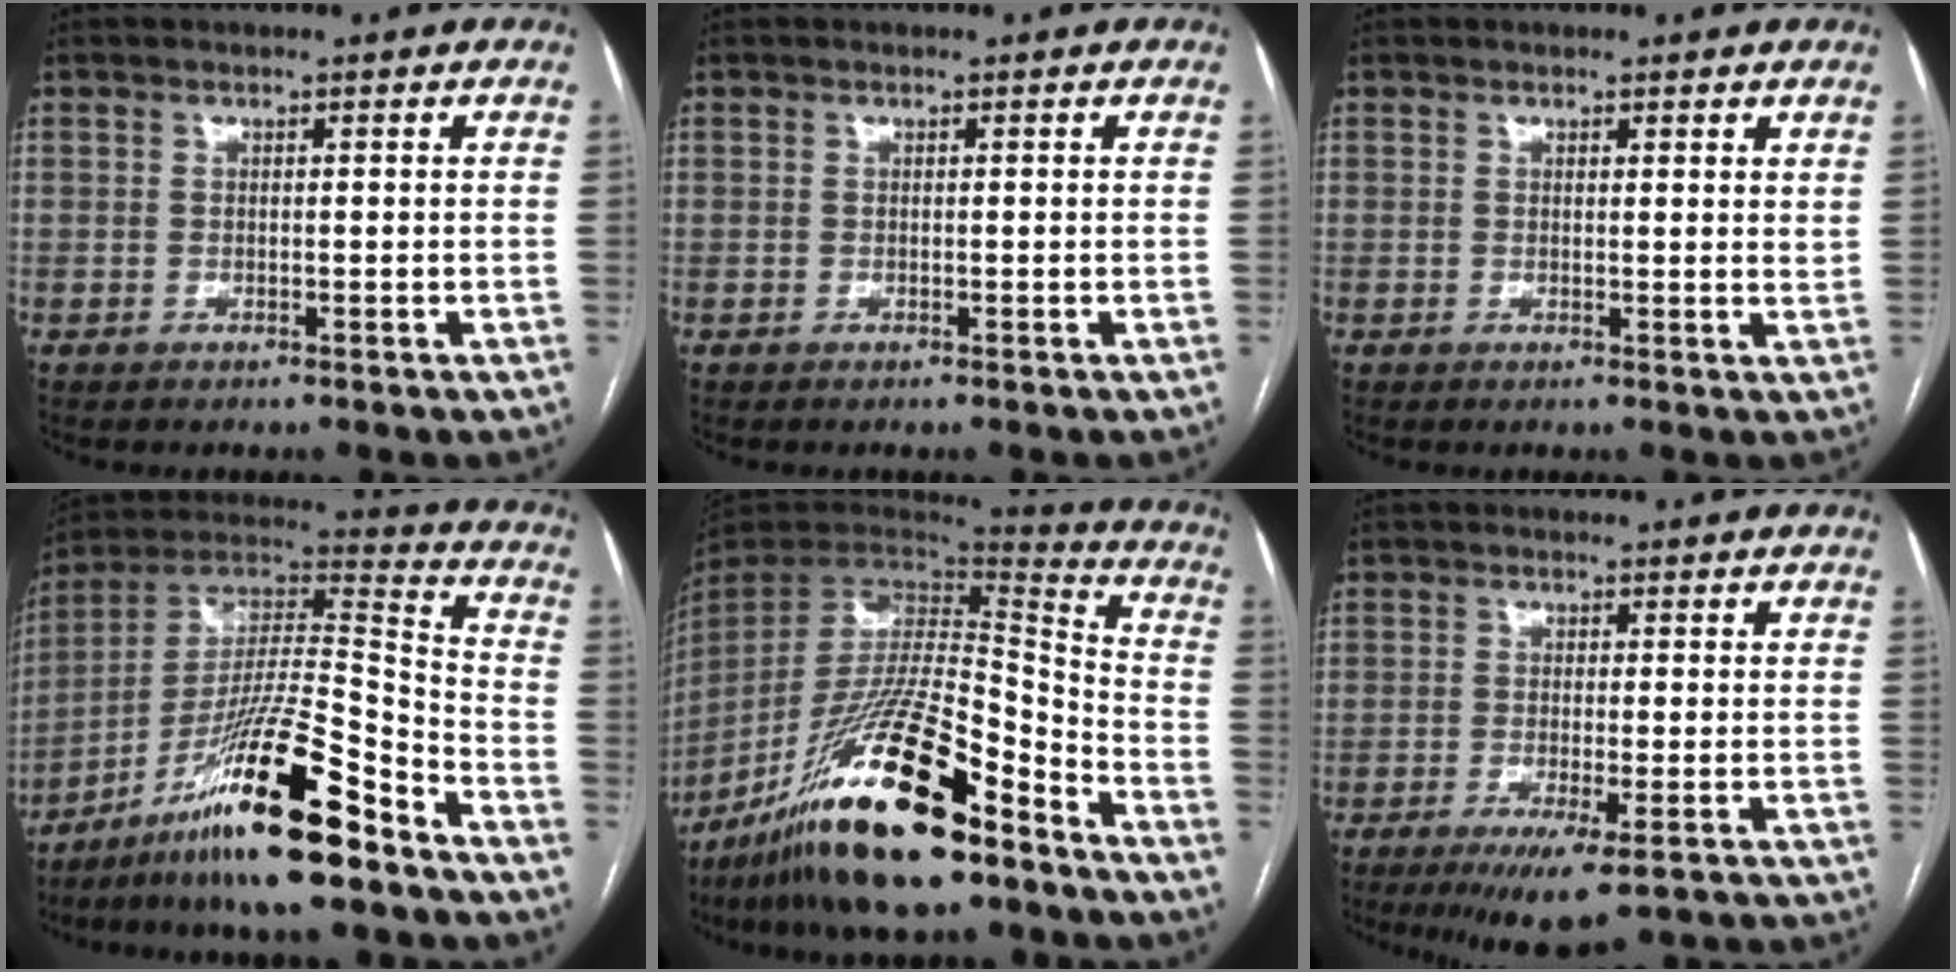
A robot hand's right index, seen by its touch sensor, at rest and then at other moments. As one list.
[{"total": 0.0}, {"total": 1.9, "force": [1.6, 0.3, 0.9], "torque": [-0.009, -0.007, 0.014]}, {"total": 18.9, "force": [-12.3, 1.0, 14.3], "torque": [-0.279, -0.010, -0.217]}, {"total": 23.3, "force": [-15.6, 4.4, 16.8], "torque": [-0.319, -0.026, -0.276]}, {"total": 7.1, "force": [-4.4, 0.8, 5.5], "torque": [-0.082, -0.019, -0.067]}]